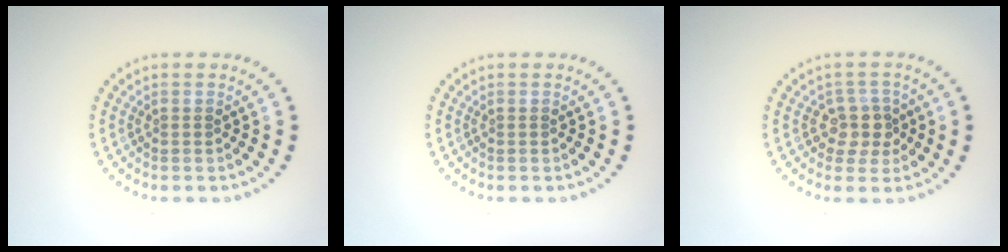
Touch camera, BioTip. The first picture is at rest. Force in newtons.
{"total": 0.0}
{"total": 2.7, "press": 2.3, "slide": 1.4}